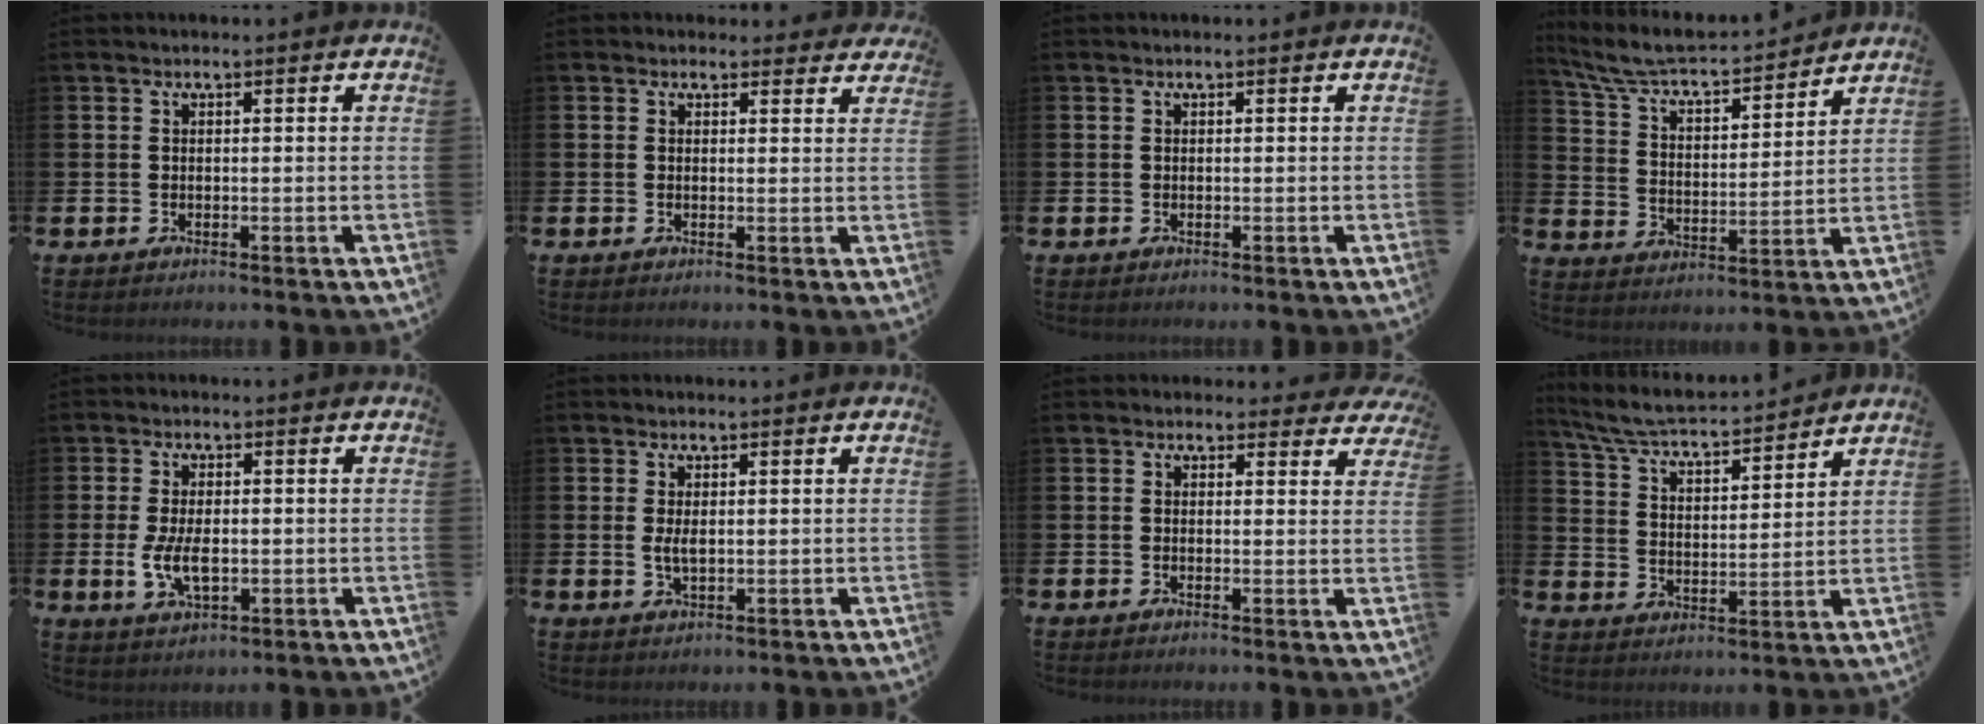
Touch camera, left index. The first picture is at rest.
{"total": 1.7, "force": [1.5, 0.9, 0.0], "torque": [0.012, -0.004, 0.023]}
{"total": 0.0}
{"total": 7.4, "force": [6.9, 1.5, 2.3], "torque": [-0.083, -0.052, 0.116]}
{"total": 5.2, "force": [-0.4, 2.8, 4.4], "torque": [-0.093, 0.002, -0.010]}
{"total": 2.0, "force": [0.2, 0.8, 1.8], "torque": [-0.034, 0.002, 0.003]}
{"total": 1.8, "force": [1.4, 1.1, 0.1], "torque": [0.000, -0.002, 0.022]}
{"total": 5.9, "force": [5.6, 0.6, 1.7], "torque": [-0.061, -0.040, 0.094]}